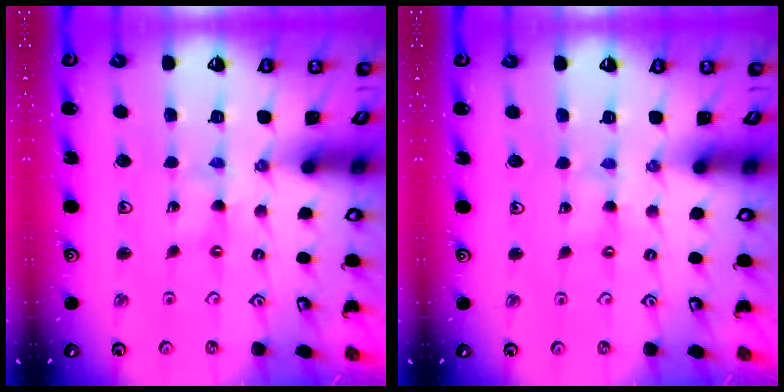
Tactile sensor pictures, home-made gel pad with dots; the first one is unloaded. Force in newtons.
{"total": 1.4, "press": 1.3, "slide": 0.2}